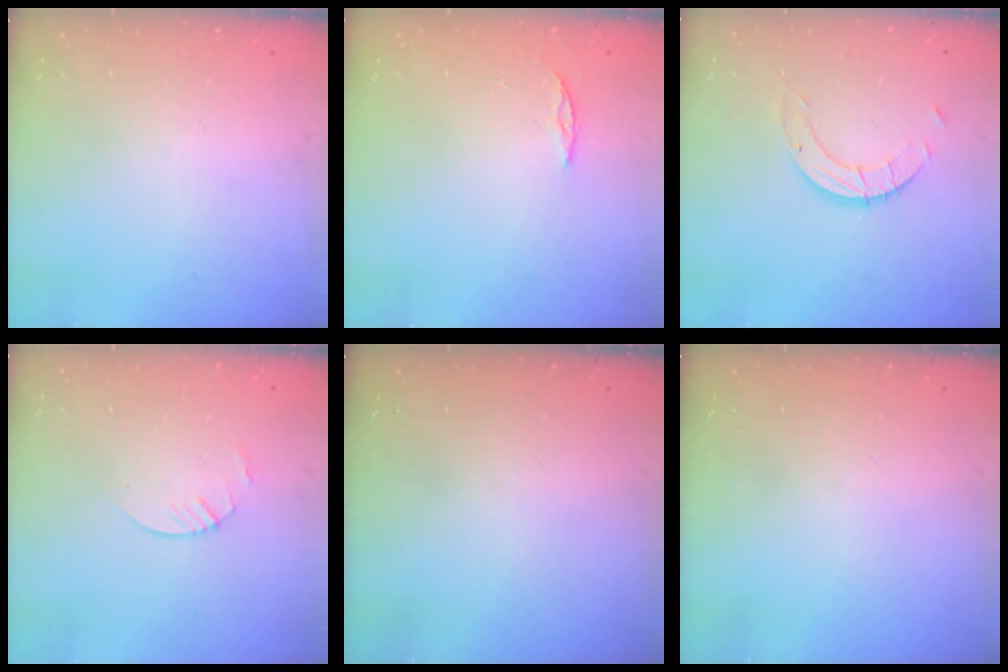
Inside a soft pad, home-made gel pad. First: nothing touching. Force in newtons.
{"total": 2.4, "press": 2.4, "slide": 0.2}
{"total": 5.6, "press": 5.6, "slide": 0.1}
{"total": 3.0, "press": 3.0, "slide": 0.3}
{"total": 0.0}
{"total": 0.0}